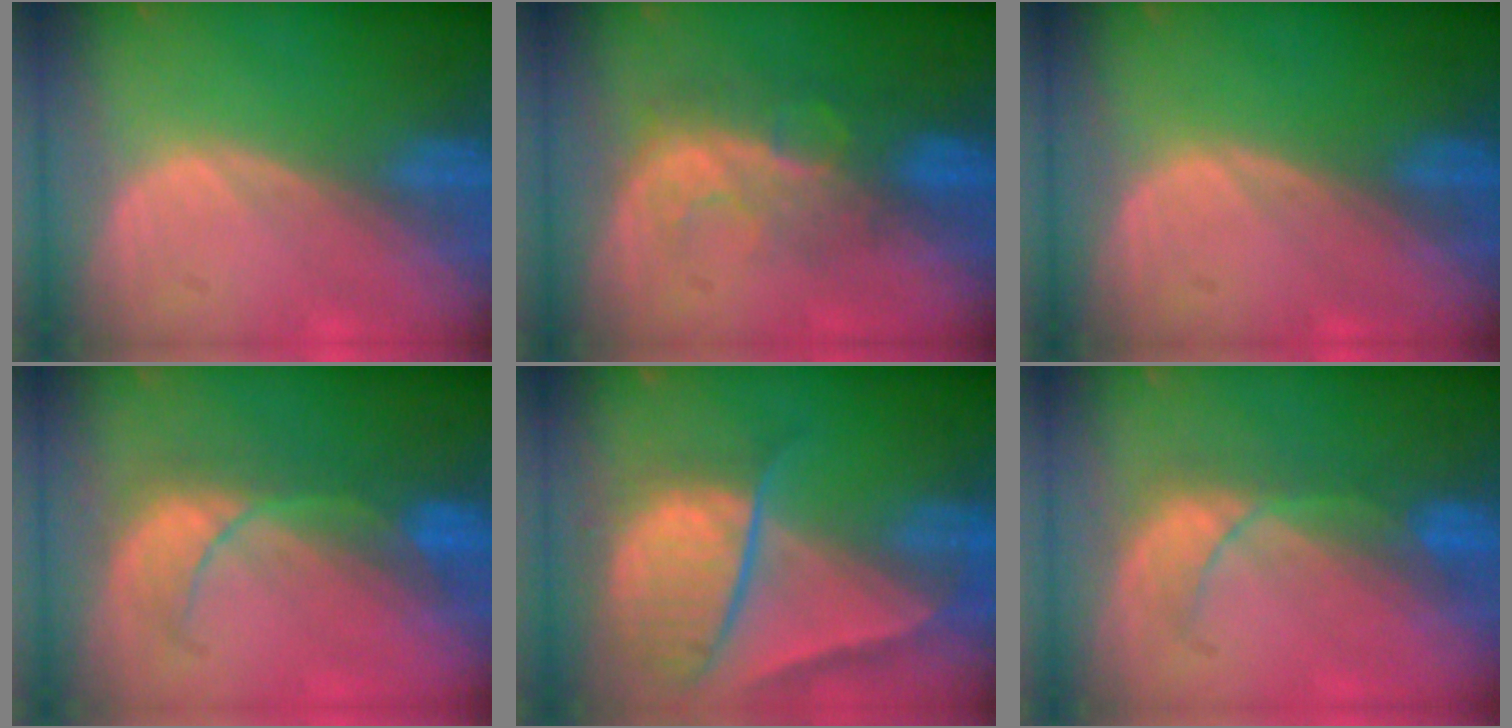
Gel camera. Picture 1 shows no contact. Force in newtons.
{"total": 8.2, "press": 7.0, "slide": 4.3}
{"total": 0.0}
{"total": 5.9, "press": 5.9, "slide": 0.8}
{"total": 10.2, "press": 8.6, "slide": 5.4}
{"total": 5.1, "press": 5.1, "slide": 0.7}